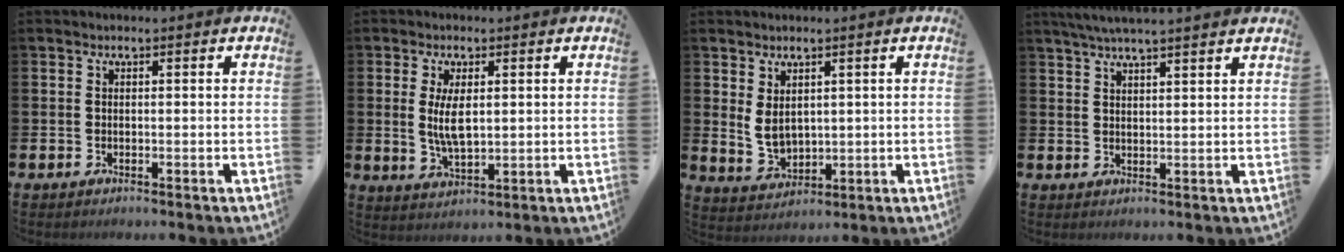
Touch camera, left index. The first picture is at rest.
{"total": 4.8, "force": [1.2, 1.9, 4.3], "torque": [-0.071, -0.003, 0.018]}
{"total": 3.6, "force": [2.0, 2.0, 2.2], "torque": [-0.031, -0.010, 0.033]}
{"total": 4.1, "force": [3.8, -0.3, 1.3], "torque": [-0.044, -0.005, 0.072]}